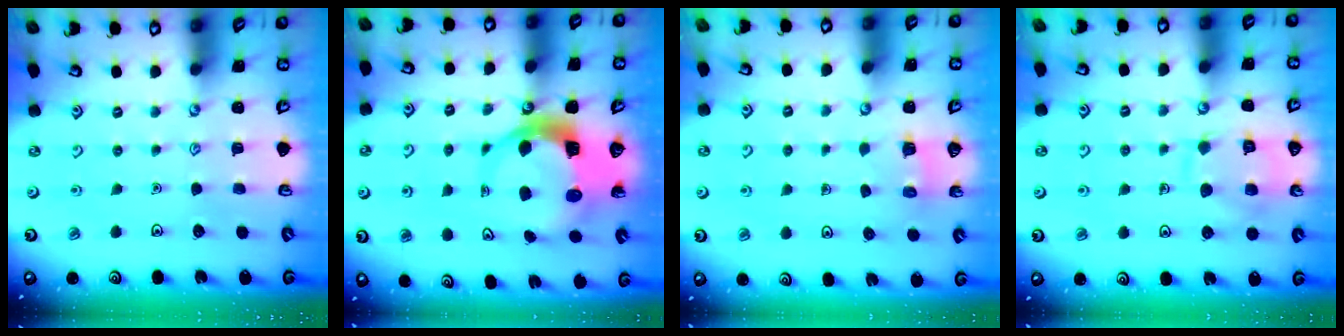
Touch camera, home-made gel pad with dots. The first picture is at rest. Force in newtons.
{"total": 8.6, "press": 8.5, "slide": 1.1}
{"total": 3.7, "press": 3.7, "slide": 0.2}
{"total": 11.1, "press": 11.1, "slide": 0.8}